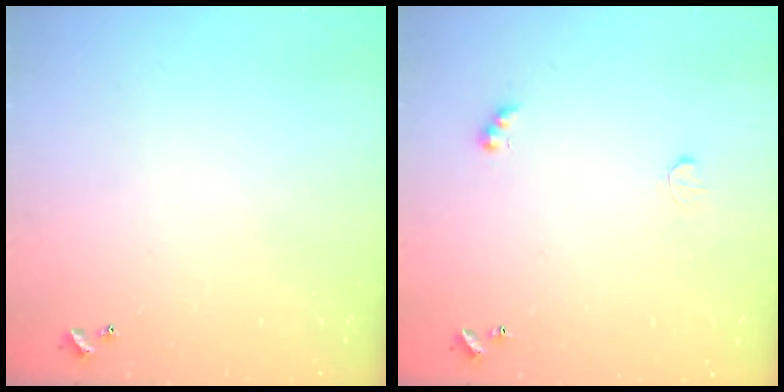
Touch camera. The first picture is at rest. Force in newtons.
{"total": 2.5, "press": 2.4, "slide": 0.7}